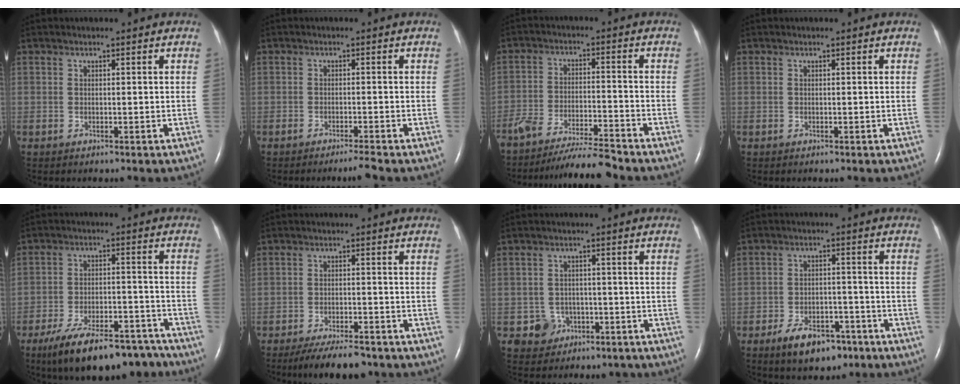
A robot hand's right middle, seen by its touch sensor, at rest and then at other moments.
{"total": 2.2, "force": [-1.9, -0.6, 0.9], "torque": [-0.023, -0.006, -0.034]}
{"total": 9.9, "force": [-9.3, -0.6, 3.4], "torque": [-0.053, -0.015, -0.161]}
{"total": 0.0}
{"total": 17.1, "force": [-13.7, 5.4, 8.6], "torque": [-0.116, 0.014, -0.209]}
{"total": 8.1, "force": [-6.9, 1.8, 3.9], "torque": [-0.060, -0.014, -0.110]}
{"total": 4.4, "force": [-2.0, 3.9, 0.1], "torque": [0.001, 0.016, -0.021]}
{"total": 8.2, "force": [-5.4, 4.1, 4.6], "torque": [-0.081, 0.001, -0.082]}